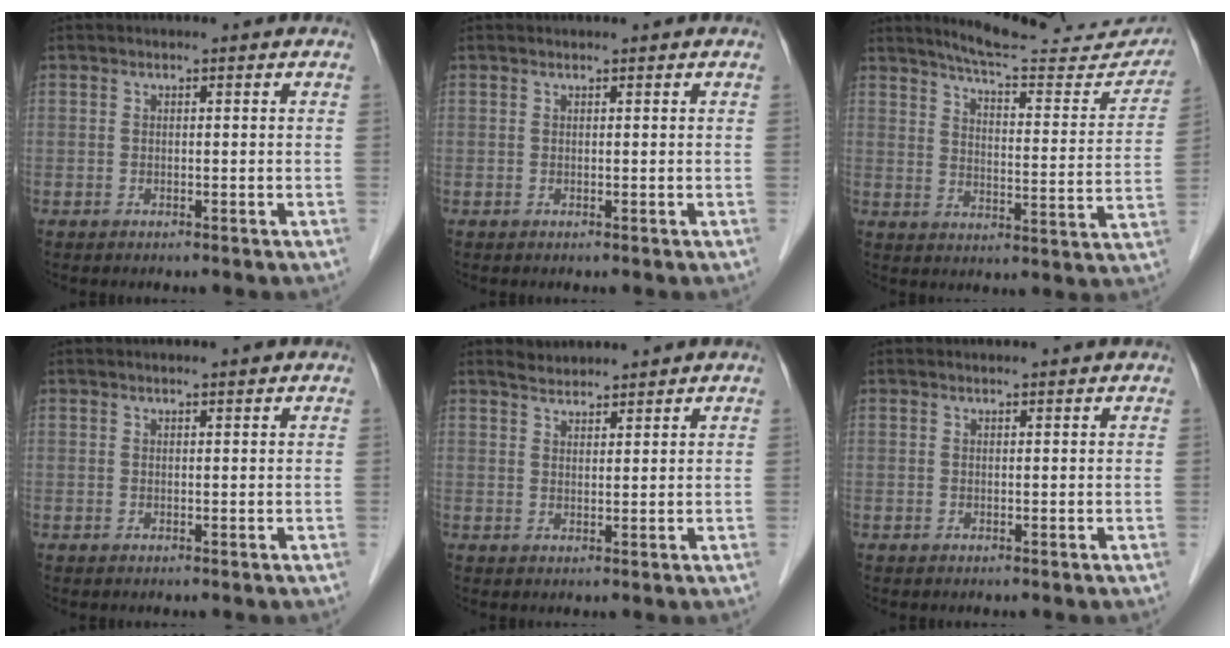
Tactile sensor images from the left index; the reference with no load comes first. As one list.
[{"total": 0.0}, {"total": 18.5, "force": [17.4, 2.4, 5.8], "torque": [-0.074, -0.051, 0.217]}, {"total": 1.4, "force": [1.2, 0.0, 0.8], "torque": [-0.012, 0.009, 0.018]}, {"total": 2.5, "force": [2.4, 0.4, 0.0], "torque": [-0.008, 0.014, 0.047]}, {"total": 1.1, "force": [1.1, 0.0, 0.2], "torque": [-0.007, 0.009, 0.016]}]